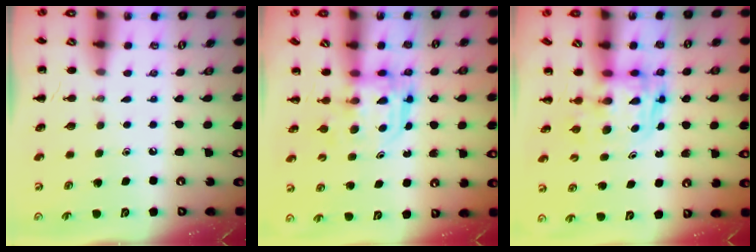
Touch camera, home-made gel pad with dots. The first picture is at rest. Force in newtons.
{"total": 3.1, "press": 3.1, "slide": 0.2}
{"total": 2.8, "press": 2.8, "slide": 0.2}